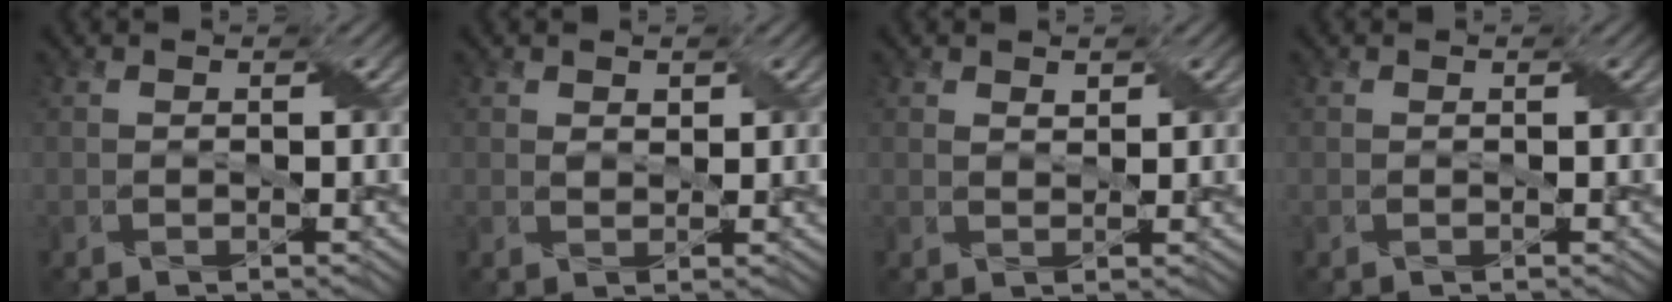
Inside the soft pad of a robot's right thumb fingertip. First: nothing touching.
{"total": 1.3, "force": [0.7, 0.9, 0.7], "torque": [-0.015, 0.000, 0.016]}
{"total": 1.2, "force": [0.8, 0.7, 0.5], "torque": [-0.013, -0.001, 0.018]}
{"total": 0.0}